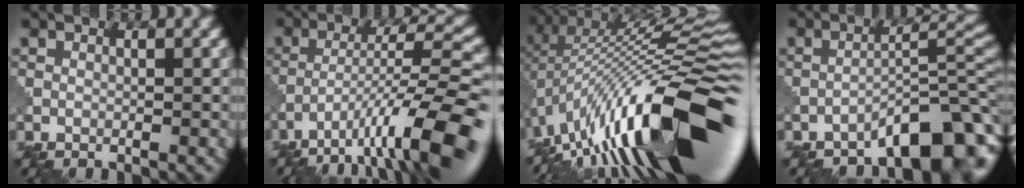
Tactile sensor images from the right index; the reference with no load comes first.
{"total": 10.8, "force": [-6.3, 1.9, 8.6], "torque": [-0.135, 0.018, -0.101]}
{"total": 17.6, "force": [-5.0, 4.9, 16.1], "torque": [-0.247, 0.040, -0.108]}
{"total": 8.2, "force": [-5.8, 2.3, 5.3], "torque": [-0.060, 0.012, -0.091]}